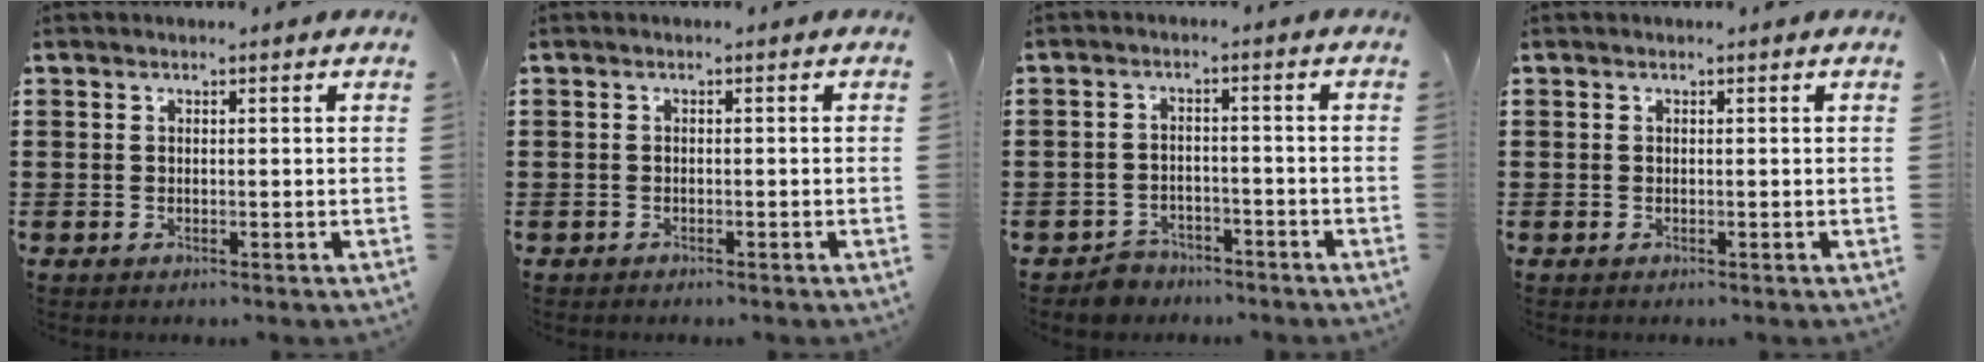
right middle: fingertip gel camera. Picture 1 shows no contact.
{"total": 0.6, "force": [-0.6, 0.2, 0.0], "torque": [-0.001, 0.000, -0.013]}
{"total": 3.4, "force": [-3.2, 0.9, -0.1], "torque": [-0.005, 0.004, -0.067]}
{"total": 0.0}